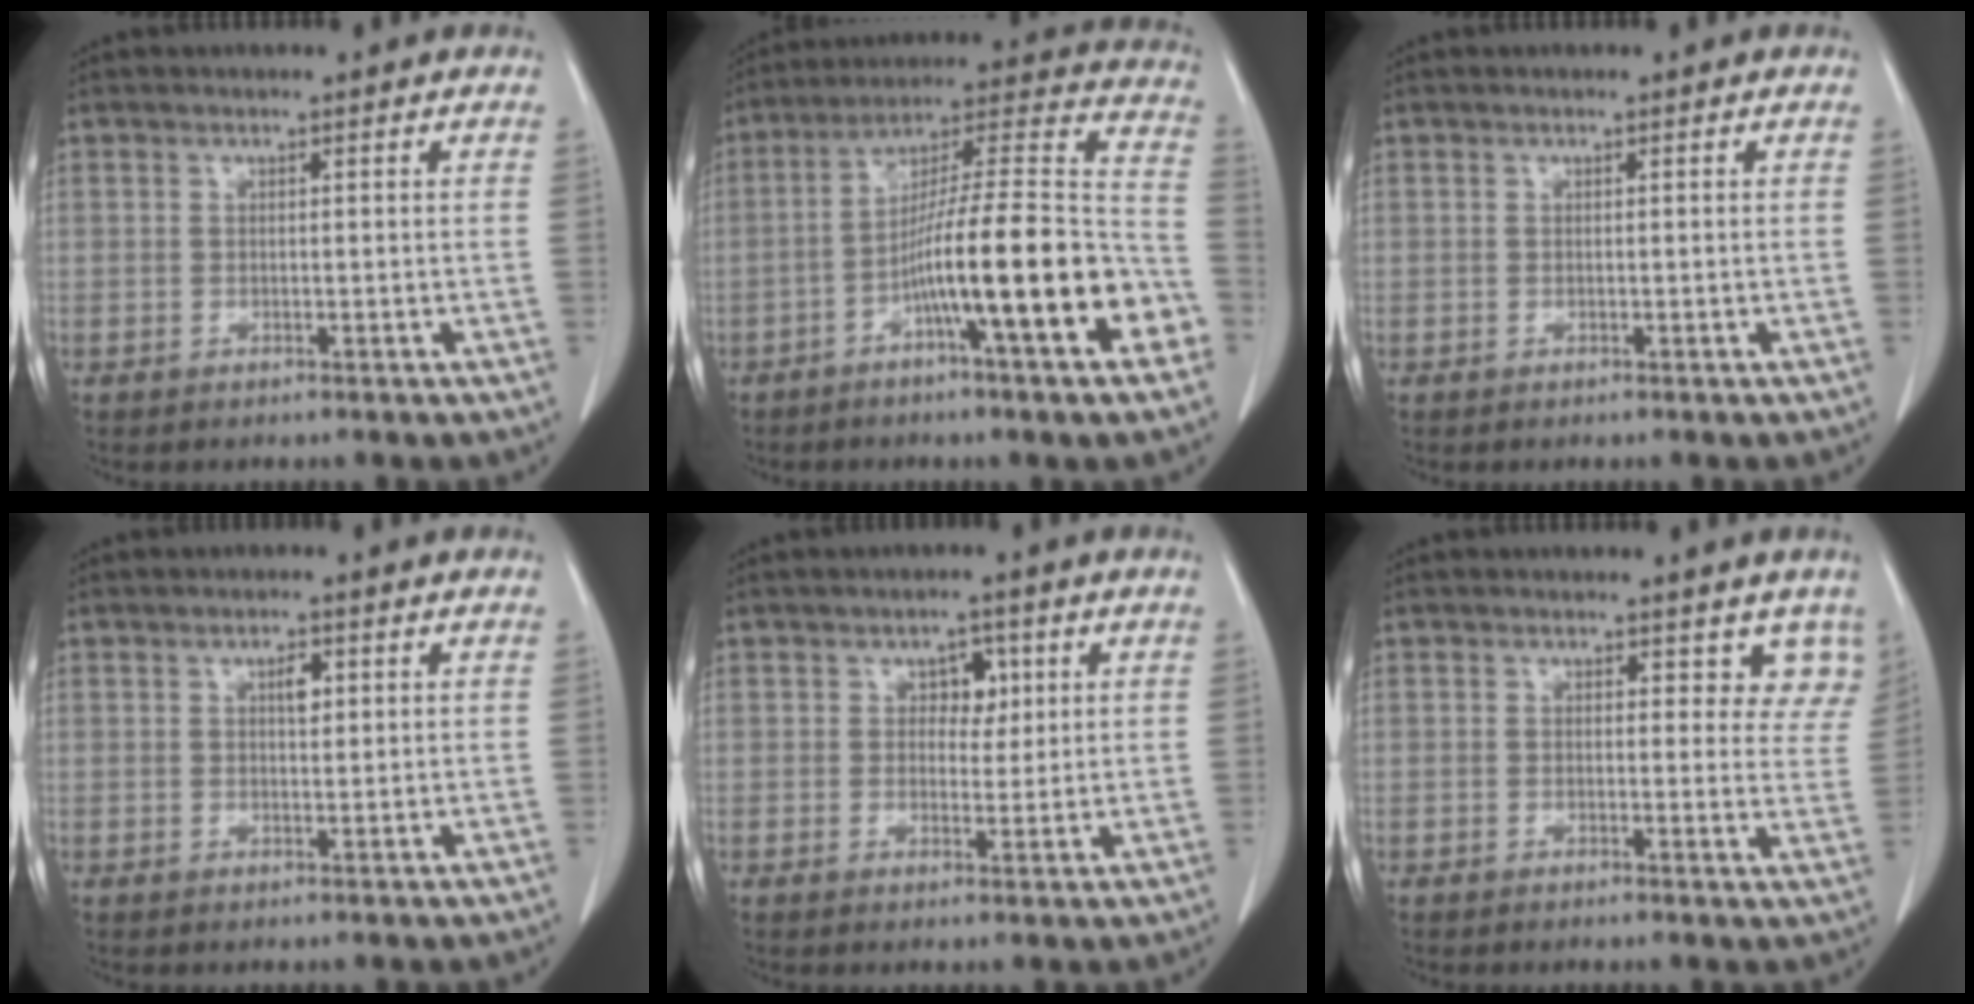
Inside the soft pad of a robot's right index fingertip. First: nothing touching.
{"total": 20.1, "force": [-7.5, 1.0, 18.6], "torque": [-0.260, 0.013, -0.123]}
{"total": 0.0}
{"total": 2.0, "force": [0.7, 0.9, 1.7], "torque": [-0.027, 0.000, 0.012]}
{"total": 3.4, "force": [1.1, 2.4, 2.2], "torque": [-0.024, 0.006, 0.017]}
{"total": 5.0, "force": [4.0, 2.7, 1.5], "torque": [0.013, -0.010, 0.027]}